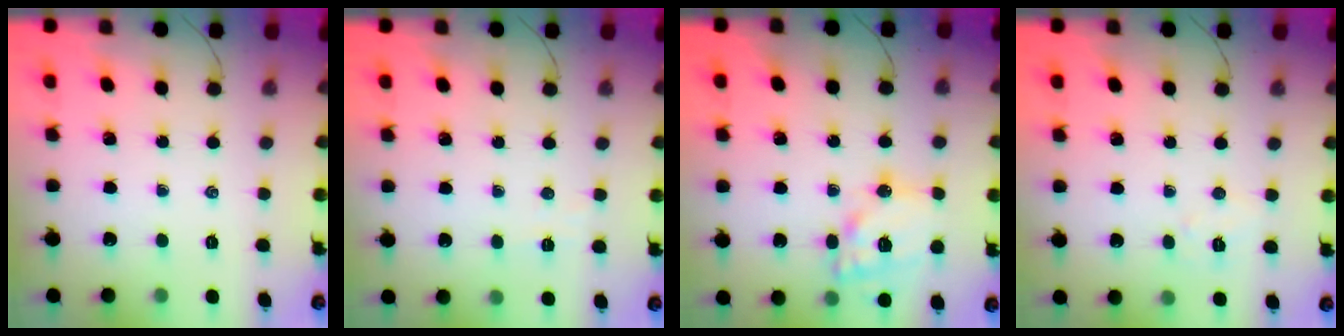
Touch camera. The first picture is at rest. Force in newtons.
{"total": 3.2, "press": 3.1, "slide": 1.0}
{"total": 15.7, "press": 15.5, "slide": 2.8}
{"total": 4.8, "press": 4.7, "slide": 0.9}